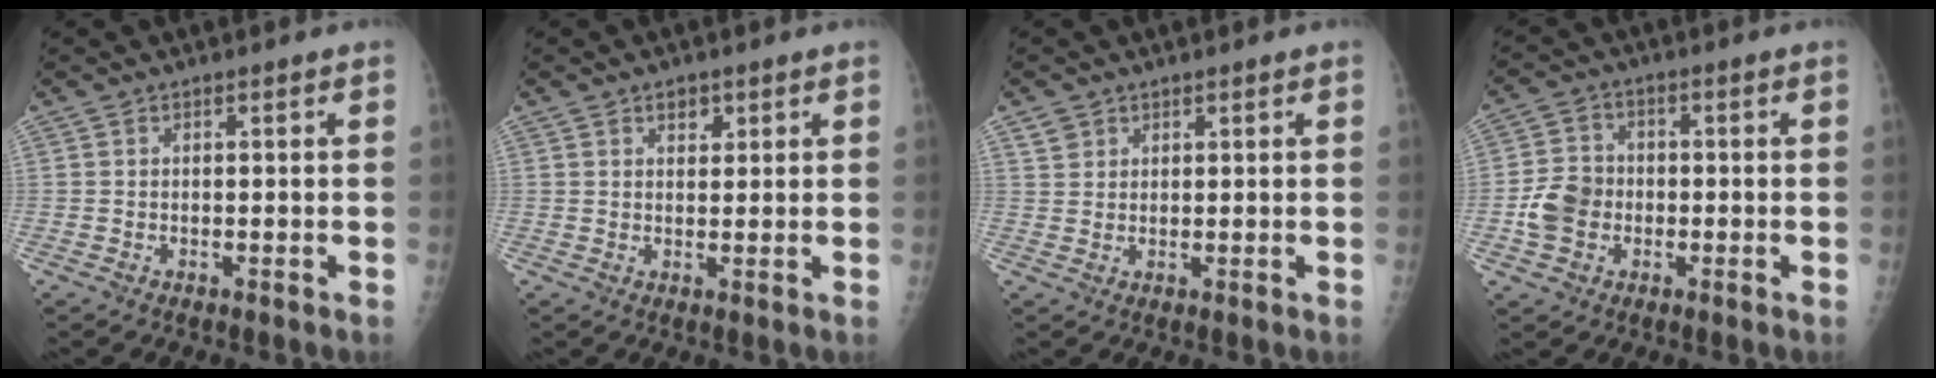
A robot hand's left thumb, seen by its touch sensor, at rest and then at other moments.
{"total": 2.3, "force": [1.3, 1.6, 1.1], "torque": [-0.003, -0.005, 0.019]}
{"total": 2.5, "force": [1.5, 1.9, 0.4], "torque": [0.012, -0.007, 0.022]}
{"total": 7.3, "force": [-1.7, 6.0, 3.8], "torque": [-0.057, 0.015, -0.036]}